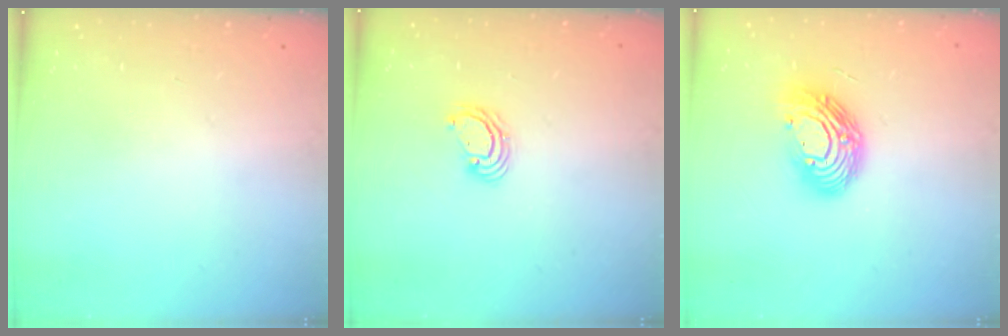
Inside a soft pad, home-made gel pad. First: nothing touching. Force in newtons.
{"total": 3.8, "press": 3.8, "slide": 0.1}
{"total": 12.9, "press": 12.9, "slide": 1.2}